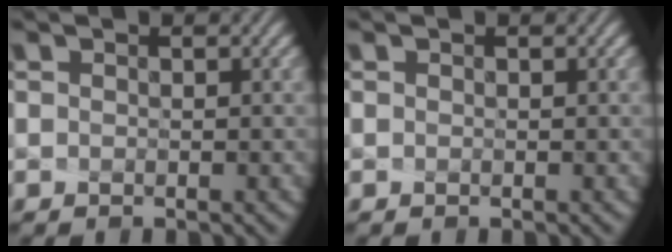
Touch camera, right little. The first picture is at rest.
{"total": 0.0}